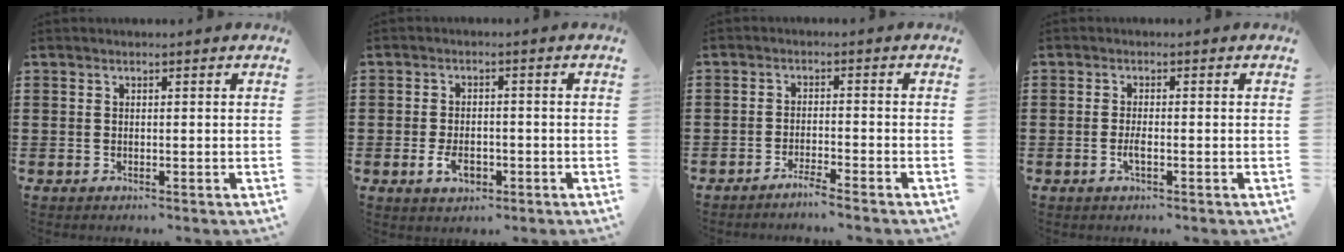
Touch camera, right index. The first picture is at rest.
{"total": 4.0, "force": [-1.4, 2.2, 3.0], "torque": [-0.062, -0.003, -0.026]}
{"total": 2.5, "force": [-2.3, -0.4, 0.8], "torque": [-0.014, 0.001, -0.045]}
{"total": 2.0, "force": [-0.7, 0.2, 1.9], "torque": [-0.043, -0.006, -0.014]}